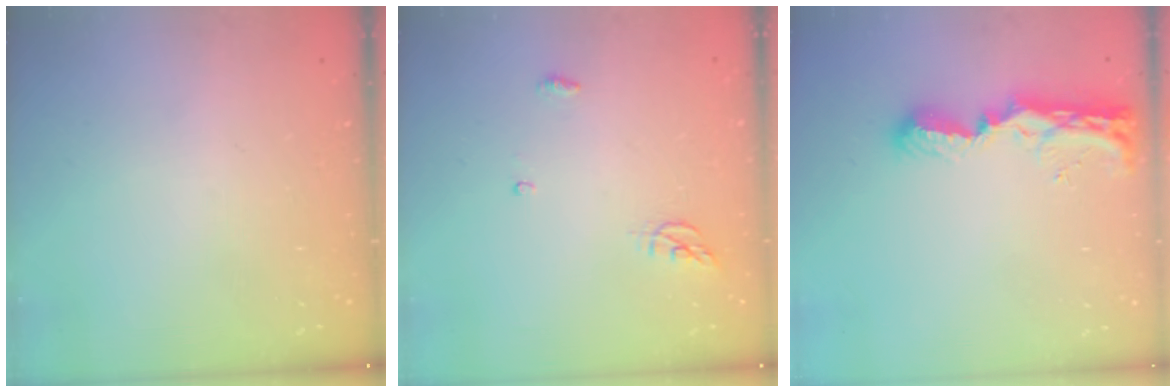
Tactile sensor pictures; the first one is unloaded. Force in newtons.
{"total": 4.0, "press": 3.9, "slide": 0.4}
{"total": 8.6, "press": 8.5, "slide": 1.0}